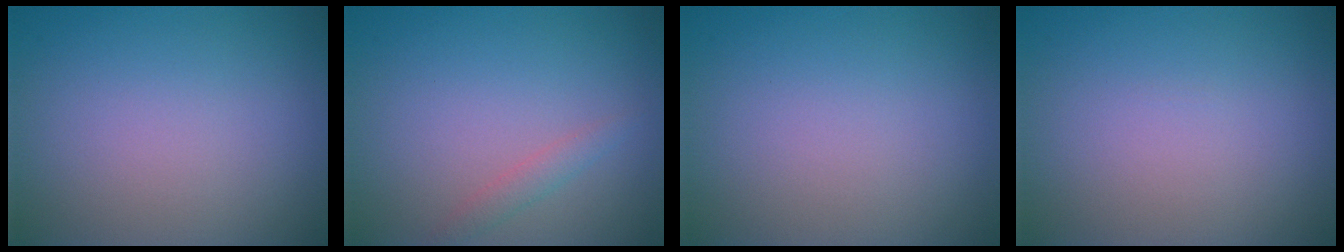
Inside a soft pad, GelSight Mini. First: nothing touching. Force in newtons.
{"total": 1.3, "press": 1.3, "slide": 0.2}
{"total": 0.0}
{"total": 0.0}